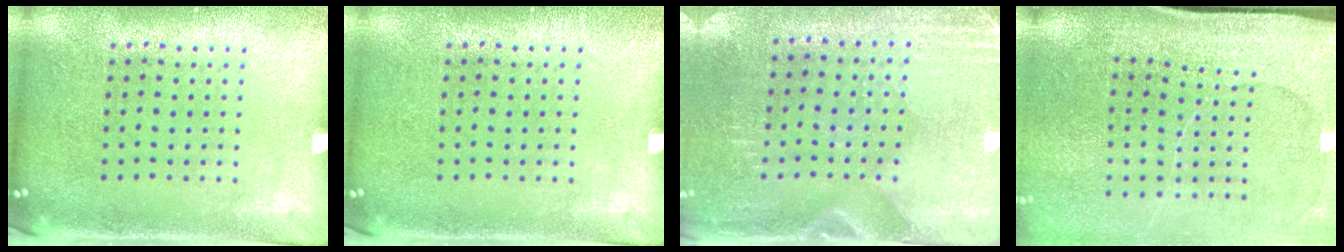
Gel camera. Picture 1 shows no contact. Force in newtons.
{"total": 0.0}
{"total": 2.9, "press": 2.5, "slide": 1.3}
{"total": 4.0, "press": 3.3, "slide": 2.3}